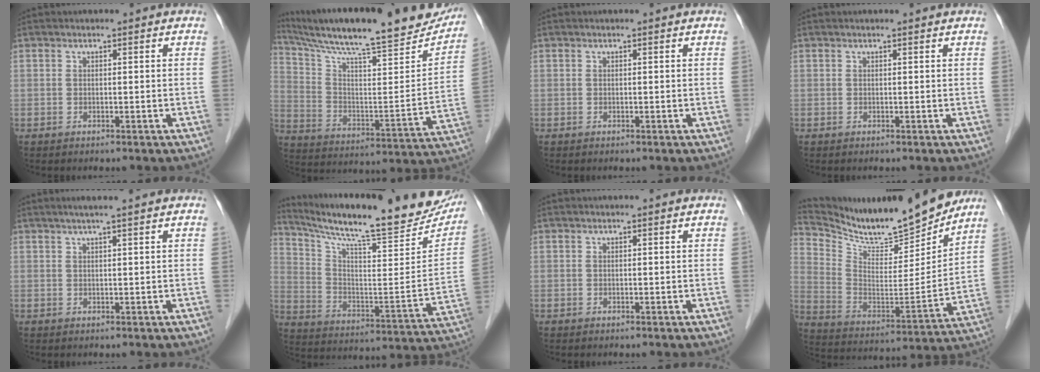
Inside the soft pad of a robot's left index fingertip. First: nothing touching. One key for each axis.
{"total": 26.7, "fx": 23.2, "fy": 3.7, "fz": 12.8, "tx": -0.213, "ty": -0.028, "tz": 0.333}
{"total": 0.0}
{"total": 0.0}
{"total": 3.1, "fx": 2.2, "fy": -0.6, "fz": 2.0, "tx": -0.031, "ty": 0.011, "tz": 0.038}
{"total": 27.1, "fx": 23.7, "fy": 3.6, "fz": 12.7, "tx": -0.213, "ty": -0.059, "tz": 0.331}
{"total": 0.0}
{"total": 18.4, "fx": 17.1, "fy": 2.3, "fz": 6.4, "tx": -0.130, "ty": -0.039, "tz": 0.282}